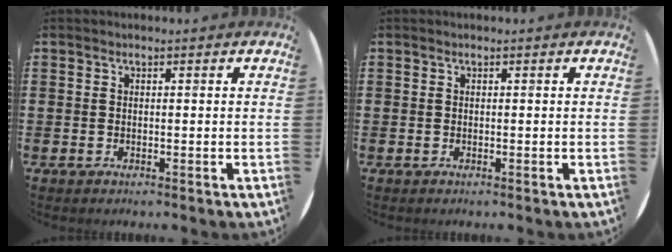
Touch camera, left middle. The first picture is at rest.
{"total": 0.0}